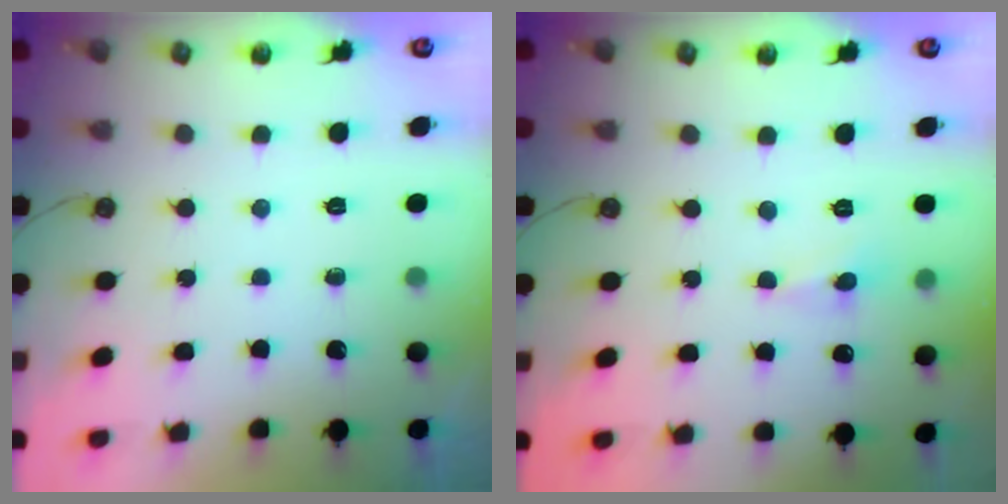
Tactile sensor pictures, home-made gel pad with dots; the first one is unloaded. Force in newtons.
{"total": 1.2, "press": 1.1, "slide": 0.6}